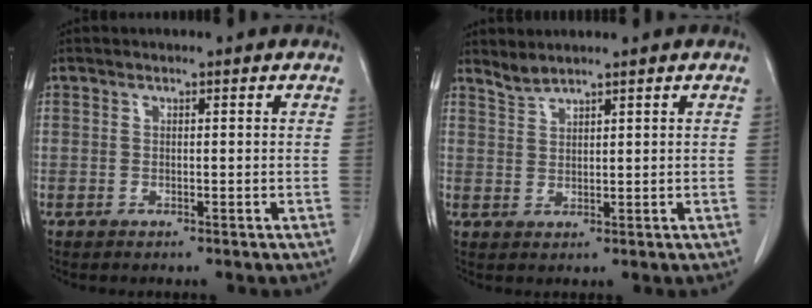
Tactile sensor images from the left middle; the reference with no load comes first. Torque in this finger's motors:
{"motor_torque": [-0.04, -0.43, -0.06, -0.01]}